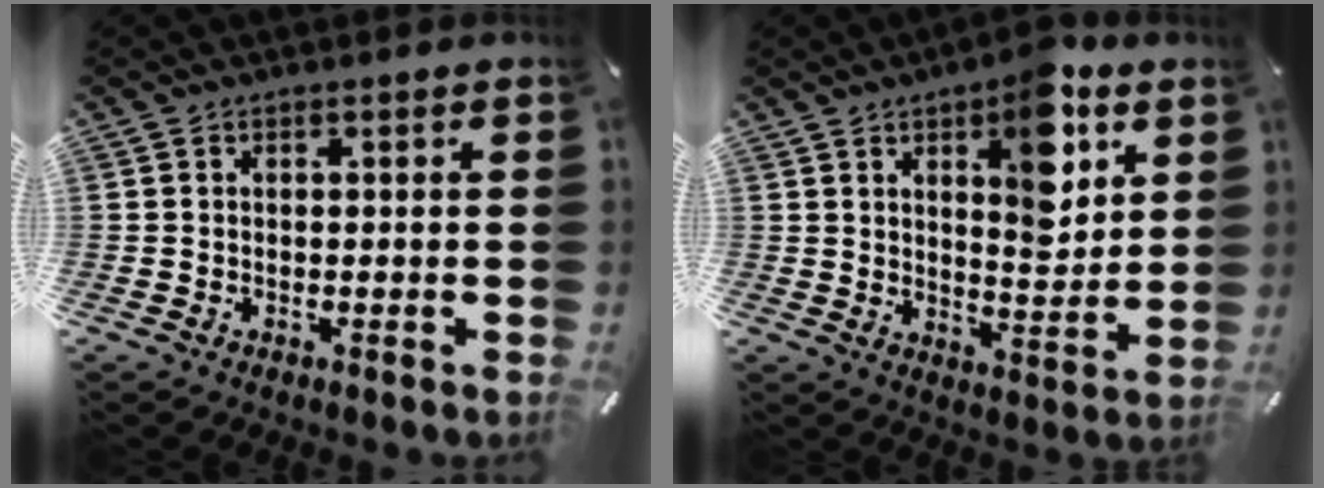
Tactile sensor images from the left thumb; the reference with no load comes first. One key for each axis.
{"total": 13.1, "fx": 6.4, "fy": 5.7, "fz": 10.0, "tx": -0.130, "ty": -0.031, "tz": 0.103}